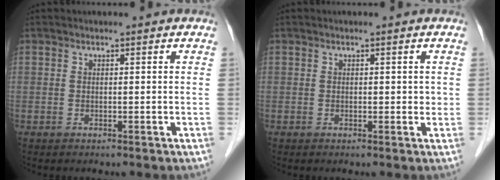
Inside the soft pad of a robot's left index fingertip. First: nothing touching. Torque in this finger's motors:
{"motor_torque": [-0.17, 0.07, -0.01, -0.01]}